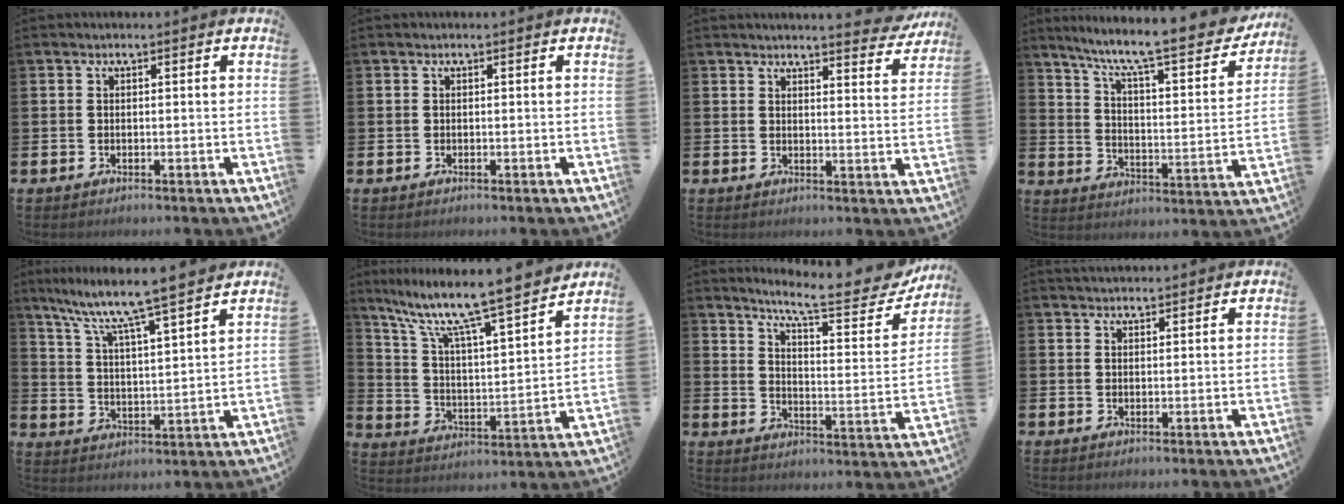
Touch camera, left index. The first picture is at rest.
{"total": 0.0}
{"total": 4.1, "force": [4.1, -0.1, 0.5], "torque": [0.002, -0.029, 0.069]}
{"total": 9.8, "force": [8.3, 1.4, 5.0], "torque": [-0.117, -0.063, 0.132]}
{"total": 8.6, "force": [7.9, -0.4, 3.4], "torque": [-0.094, -0.059, 0.131]}
{"total": 11.3, "force": [9.9, 0.6, 5.5], "torque": [-0.139, -0.075, 0.164]}
{"total": 9.2, "force": [8.0, 1.3, 4.5], "torque": [-0.093, -0.057, 0.129]}
{"total": 2.0, "force": [2.0, 0.3, 0.2], "torque": [0.005, -0.007, 0.034]}